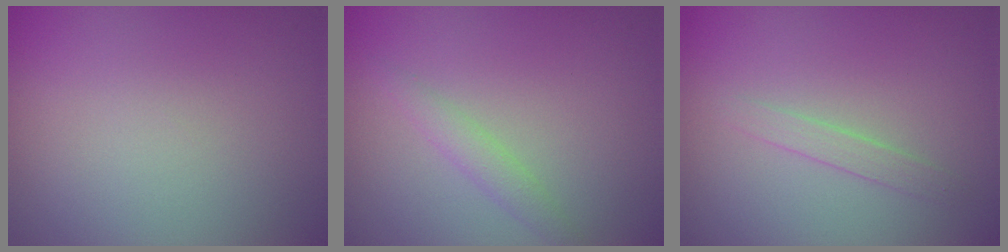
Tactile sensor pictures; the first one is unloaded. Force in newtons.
{"total": 1.6, "press": 1.6, "slide": 0.0}
{"total": 1.2, "press": 1.2, "slide": 0.1}